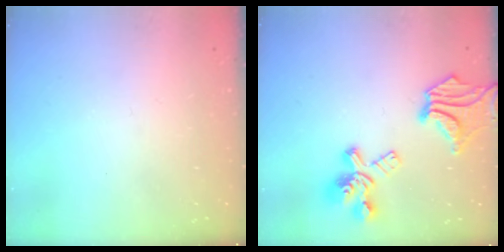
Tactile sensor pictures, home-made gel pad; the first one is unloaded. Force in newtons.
{"total": 11.2, "press": 10.7, "slide": 3.1}